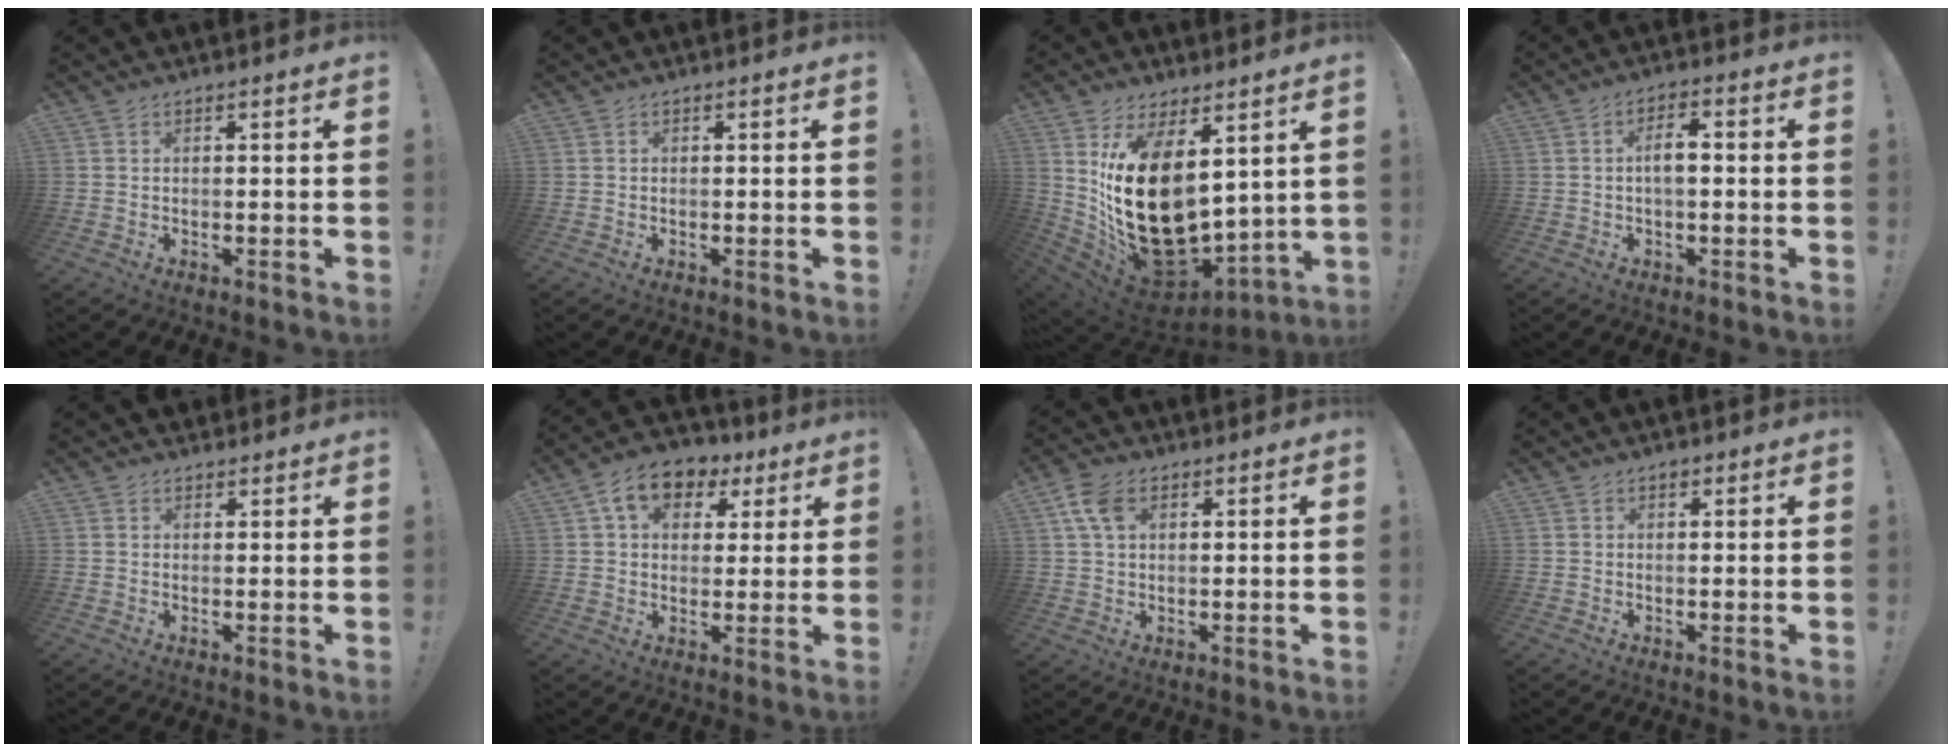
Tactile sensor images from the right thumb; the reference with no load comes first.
{"total": 0.0}
{"total": 23.8, "force": [3.2, 14.6, 18.5], "torque": [-0.359, -0.039, 0.078]}
{"total": 5.3, "force": [-0.3, 2.1, 4.8], "torque": [-0.090, 0.009, -0.010]}
{"total": 1.7, "force": [1.4, 1.0, -0.1], "torque": [0.018, -0.007, 0.024]}
{"total": 11.2, "force": [5.1, 8.1, 5.9], "torque": [-0.094, -0.011, 0.098]}
{"total": 7.4, "force": [2.8, 4.8, 4.9], "torque": [-0.095, 0.003, 0.056]}
{"total": 0.9, "force": [0.6, 0.7, 0.3], "torque": [-0.004, -0.001, 0.010]}